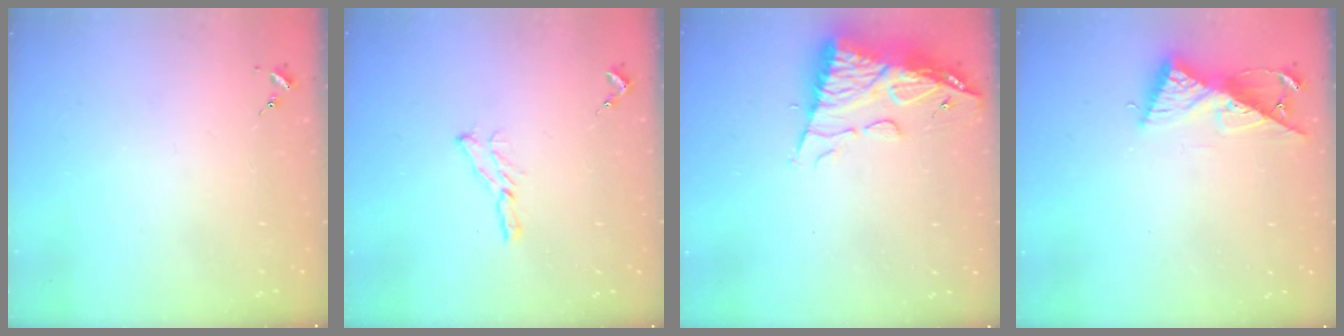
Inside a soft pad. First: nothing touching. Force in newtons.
{"total": 5.9, "press": 5.9, "slide": 0.5}
{"total": 11.7, "press": 11.6, "slide": 1.1}
{"total": 10.1, "press": 10.1, "slide": 0.9}